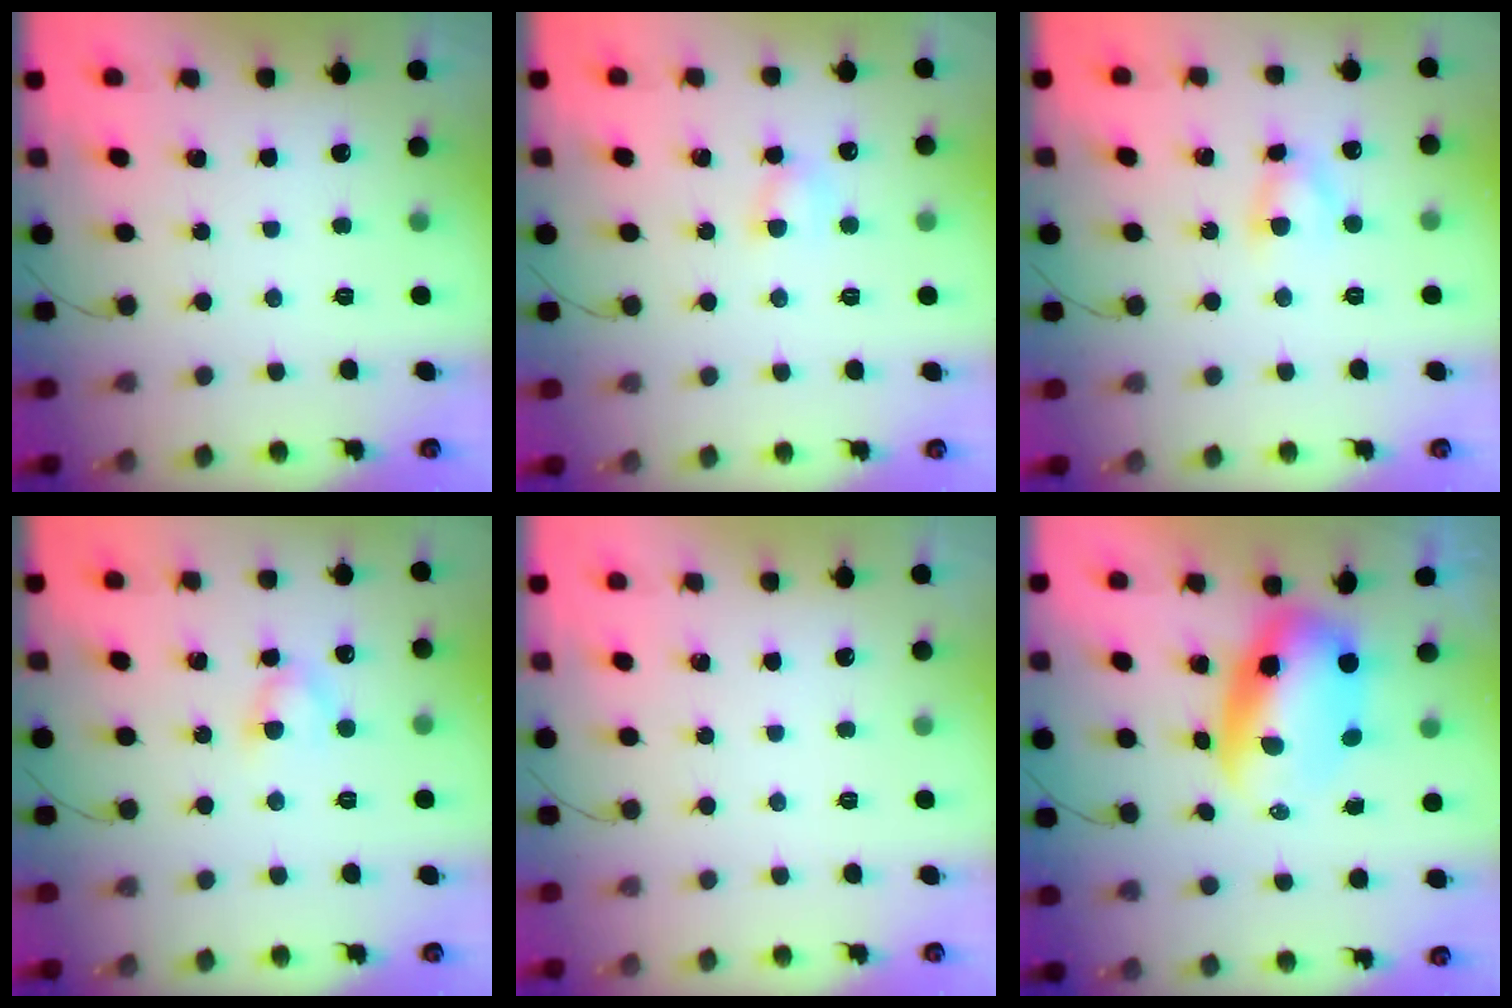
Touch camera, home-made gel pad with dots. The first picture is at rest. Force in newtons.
{"total": 4.4, "press": 4.2, "slide": 1.1}
{"total": 3.5, "press": 3.4, "slide": 1.1}
{"total": 3.7, "press": 3.5, "slide": 1.1}
{"total": 0.0}
{"total": 8.7, "press": 8.4, "slide": 2.2}